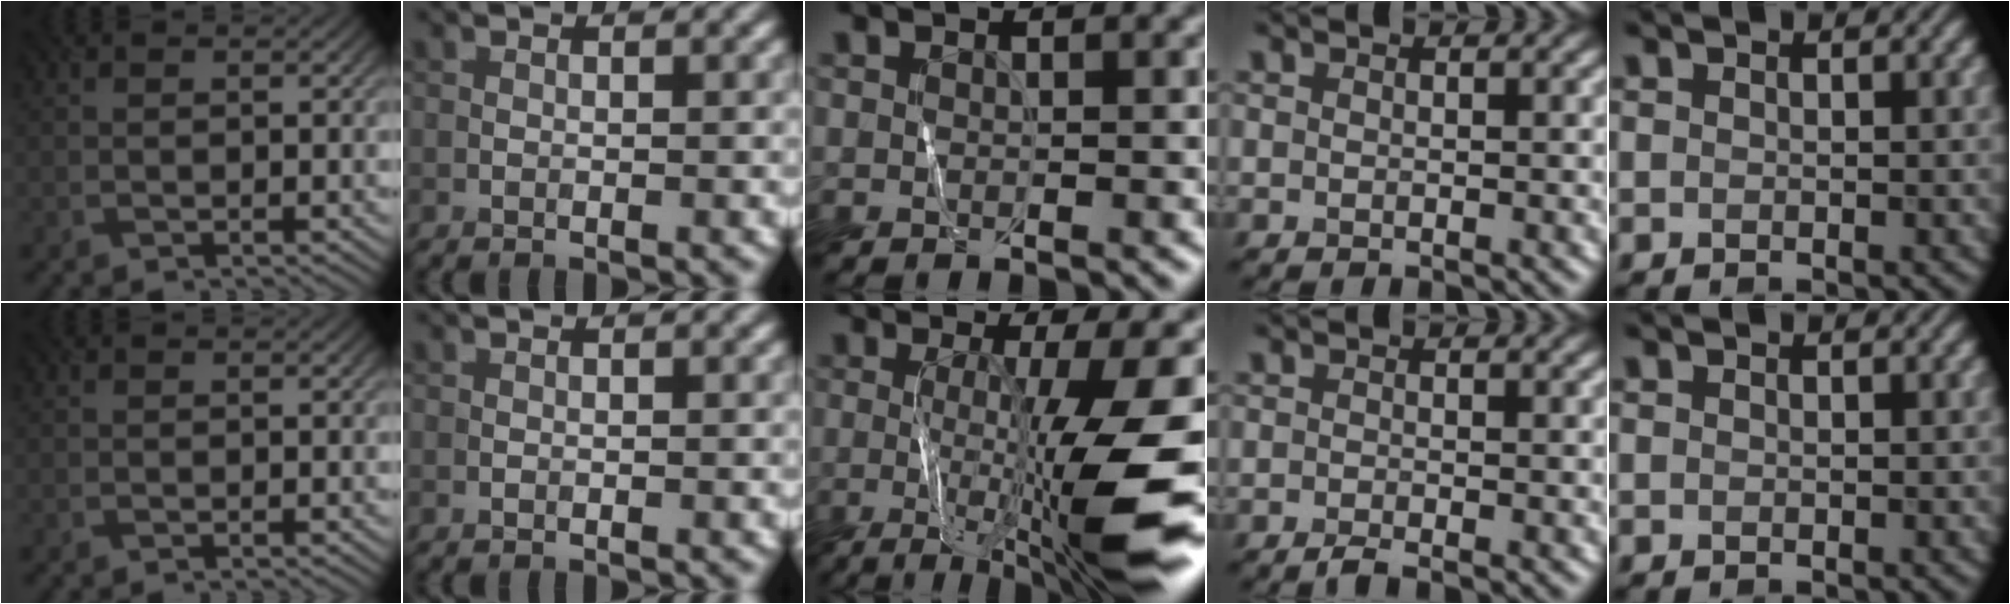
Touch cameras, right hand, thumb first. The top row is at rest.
{"middle": {"total": 11.3, "force": [-1.5, 2.4, 11.0], "torque": [-0.176, -0.024, -0.018]}, "ring": {"total": 1.2, "force": [-0.9, 0.2, 0.8], "torque": [-0.015, -0.001, -0.020]}}